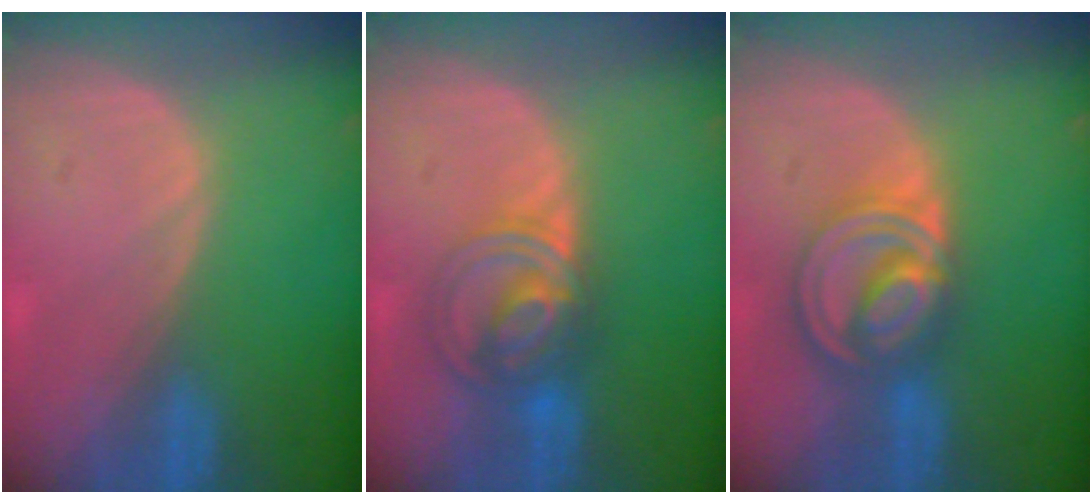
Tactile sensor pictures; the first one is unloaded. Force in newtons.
{"total": 6.7, "press": 6.4, "slide": 2.0}
{"total": 8.7, "press": 7.3, "slide": 4.7}